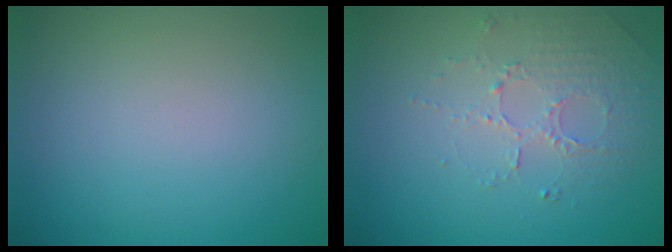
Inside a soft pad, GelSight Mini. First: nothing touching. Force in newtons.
{"total": 1.9, "press": 1.5, "slide": 1.1}